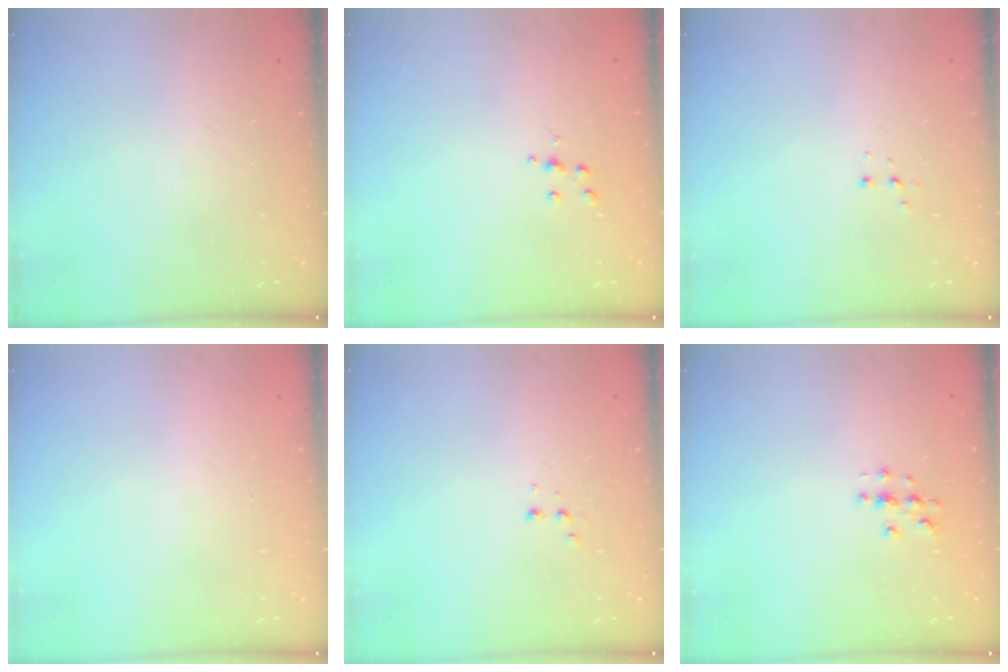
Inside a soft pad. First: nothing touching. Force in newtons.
{"total": 3.5, "press": 3.5, "slide": 0.3}
{"total": 2.7, "press": 2.7, "slide": 0.5}
{"total": 0.0}
{"total": 2.5, "press": 2.4, "slide": 0.8}
{"total": 3.0, "press": 3.0, "slide": 0.3}